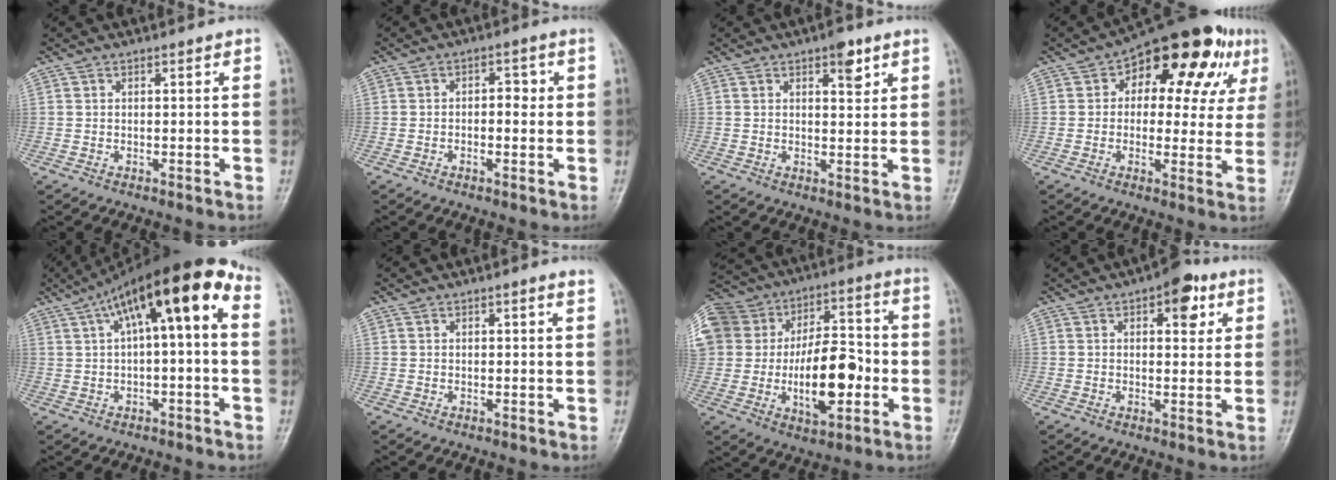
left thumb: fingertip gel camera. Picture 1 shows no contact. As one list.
[{"total": 3.4, "force": [0.0, 1.9, 2.8], "torque": [-0.026, 0.014, -0.005]}, {"total": 4.2, "force": [2.3, 1.8, 3.1], "torque": [-0.027, -0.010, 0.030]}, {"total": 18.8, "force": [7.1, 10.4, 14.0], "torque": [-0.126, 0.016, 0.088]}, {"total": 14.1, "force": [3.7, 4.4, 12.9], "torque": [-0.187, 0.048, 0.047]}, {"total": 1.3, "force": [1.0, 0.3, 0.8], "torque": [-0.008, -0.004, 0.012]}, {"total": 30.3, "force": [-1.8, 20.6, 22.2], "torque": [-0.446, 0.053, -0.014]}, {"total": 7.4, "force": [3.4, 3.7, 5.4], "torque": [-0.039, -0.007, 0.038]}]